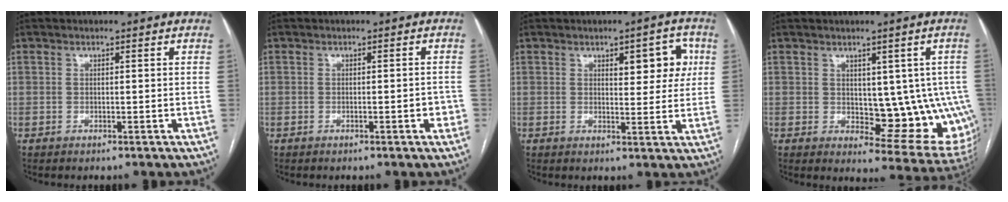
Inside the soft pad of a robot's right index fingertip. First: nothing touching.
{"total": 1.5, "force": [-0.6, 0.5, 1.3], "torque": [-0.011, 0.004, -0.005]}
{"total": 6.3, "force": [2.2, 2.4, 5.4], "torque": [-0.062, 0.011, 0.029]}
{"total": 11.6, "force": [0.1, 5.7, 10.1], "torque": [-0.100, 0.000, 0.019]}